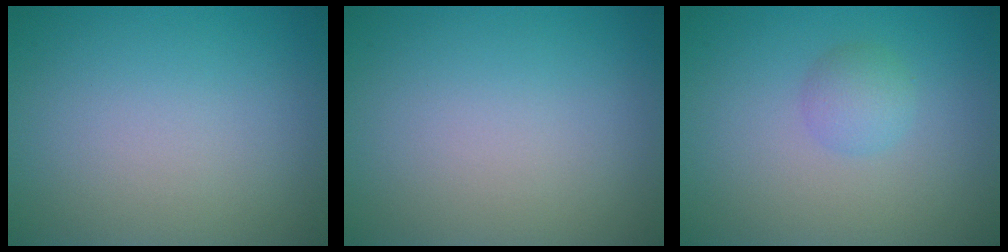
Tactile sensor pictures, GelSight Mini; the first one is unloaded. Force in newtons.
{"total": 0.0}
{"total": 1.8, "press": 1.8, "slide": 0.0}